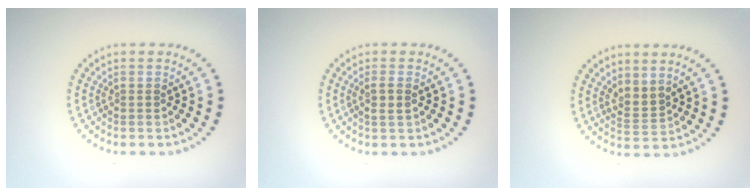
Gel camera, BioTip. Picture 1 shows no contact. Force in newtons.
{"total": 1.3, "press": 1.1, "slide": 0.6}
{"total": 2.1, "press": 1.6, "slide": 1.3}